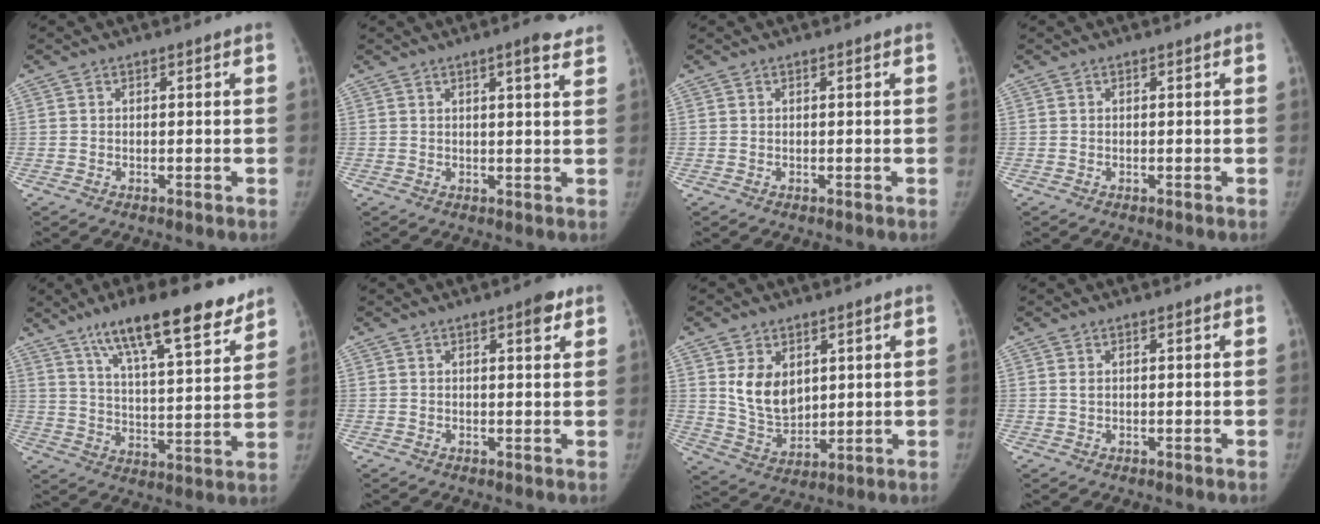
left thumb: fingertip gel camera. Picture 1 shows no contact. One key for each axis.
{"total": 5.3, "fx": 3.5, "fy": 0.8, "fz": 3.8, "tx": -0.041, "ty": -0.013, "tz": 0.042}
{"total": 0.0}
{"total": 0.0}
{"total": 18.6, "fx": 12.9, "fy": 4.6, "fz": 12.6, "tx": -0.170, "ty": -0.052, "tz": 0.210}
{"total": 3.4, "fx": 1.9, "fy": 1.0, "fz": 2.6, "tx": -0.028, "ty": -0.008, "tz": 0.022}
{"total": 9.5, "fx": 3.3, "fy": 6.6, "fz": 6.0, "tx": -0.080, "ty": -0.030, "tz": 0.079}
{"total": 1.1, "fx": 0.6, "fy": 0.5, "fz": 0.8, "tx": -0.012, "ty": -0.001, "tz": 0.012}